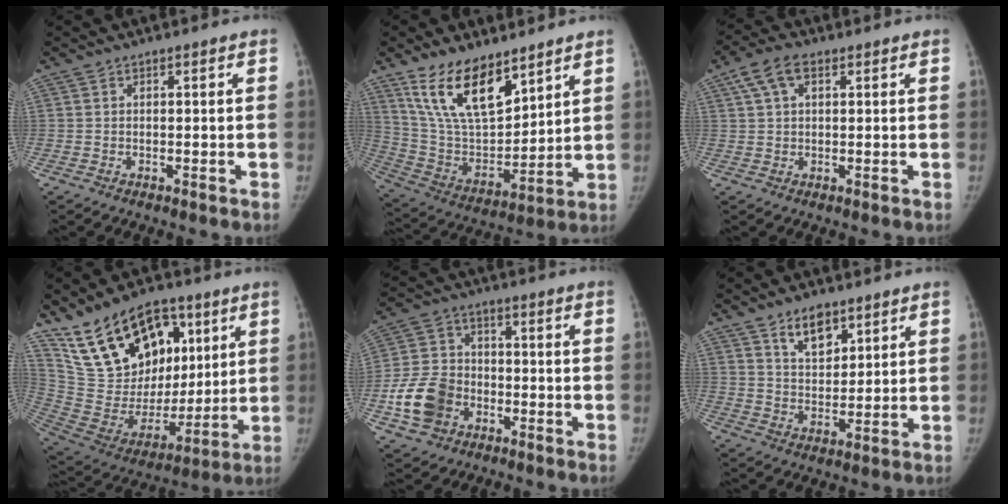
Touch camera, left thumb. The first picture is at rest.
{"total": 17.3, "force": [11.3, 7.9, 10.4], "torque": [-0.148, -0.062, 0.228]}
{"total": 5.7, "force": [2.5, 3.3, 4.0], "torque": [-0.079, 0.015, 0.048]}
{"total": 24.2, "force": [12.4, 14.9, 14.5], "torque": [-0.217, -0.030, 0.234]}
{"total": 11.4, "force": [-4.2, 8.9, 5.8], "torque": [-0.098, 0.020, -0.078]}
{"total": 7.5, "force": [4.8, 4.0, 4.1], "torque": [-0.045, -0.036, 0.088]}